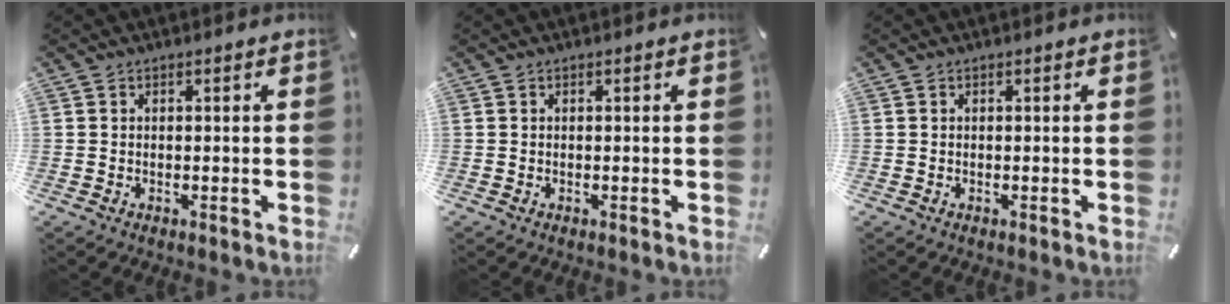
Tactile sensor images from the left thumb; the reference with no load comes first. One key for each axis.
{"total": 0.0}
{"total": 0.0}